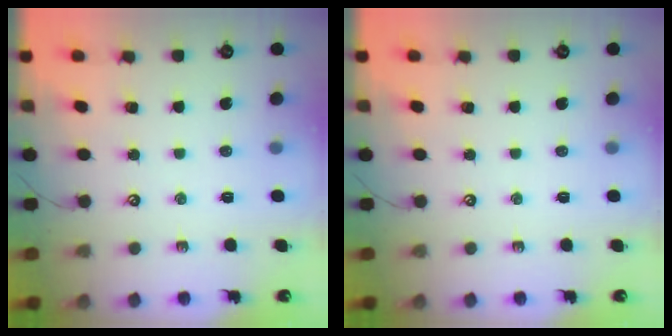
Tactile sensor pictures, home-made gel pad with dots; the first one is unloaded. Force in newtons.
{"total": 0.0}